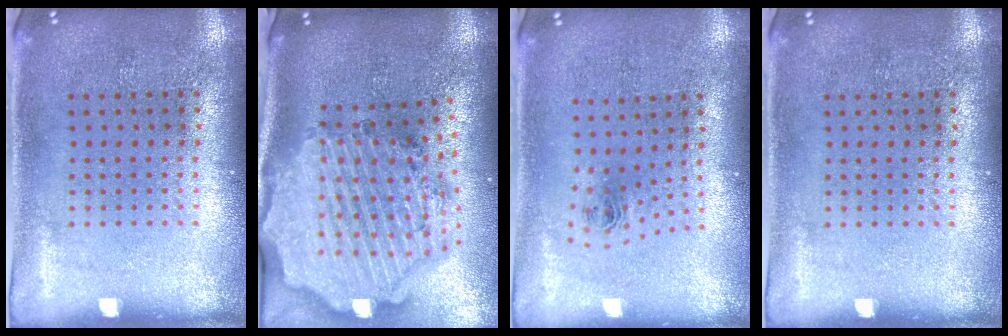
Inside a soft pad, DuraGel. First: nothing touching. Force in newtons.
{"total": 4.1, "press": 3.3, "slide": 2.4}
{"total": 0.9, "press": 0.3, "slide": 0.8}
{"total": 0.0}